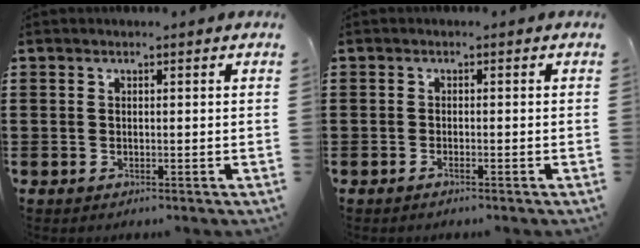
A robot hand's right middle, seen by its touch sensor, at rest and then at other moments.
{"total": 0.7, "force": [-0.5, 0.0, 0.5], "torque": [-0.009, -0.002, -0.009]}